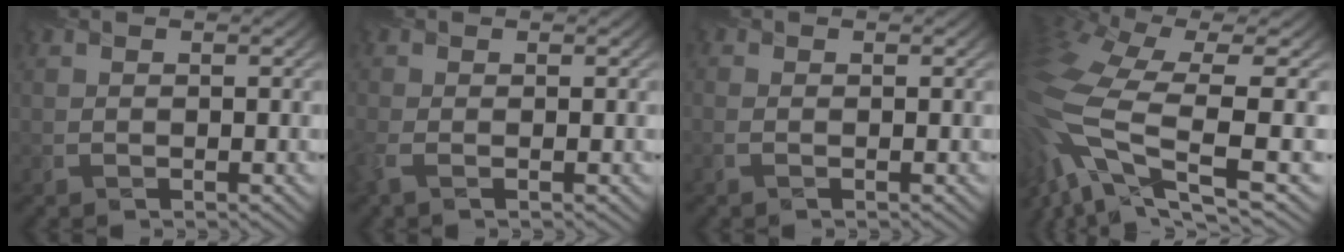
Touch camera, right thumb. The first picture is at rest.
{"total": 1.9, "force": [-0.9, 0.6, 1.6], "torque": [-0.049, -0.009, -0.028]}
{"total": 0.0}
{"total": 13.0, "force": [-2.6, 4.6, 11.9], "torque": [-0.297, -0.014, -0.038]}